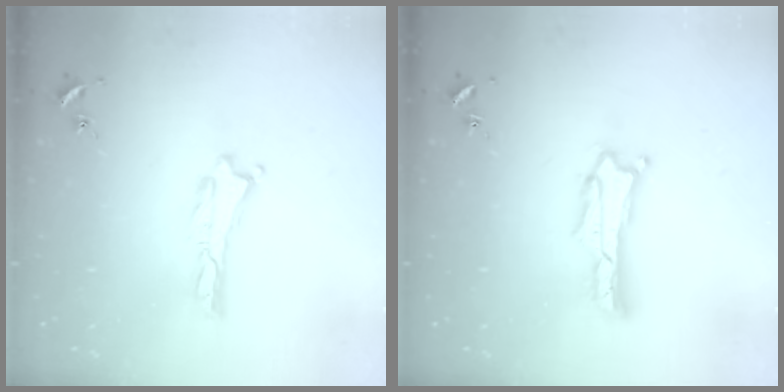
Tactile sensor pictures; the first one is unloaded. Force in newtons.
{"total": 1.7, "press": 1.7, "slide": 0.3}